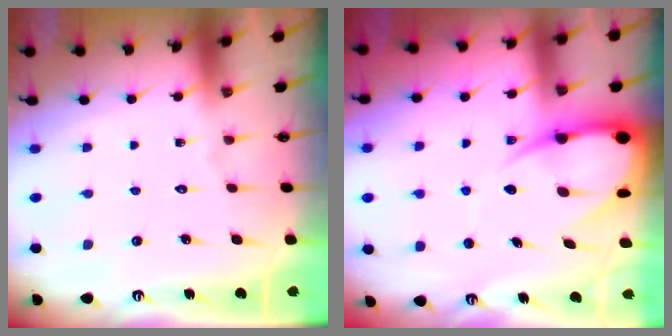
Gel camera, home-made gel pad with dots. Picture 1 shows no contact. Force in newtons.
{"total": 11.1, "press": 11.0, "slide": 1.2}